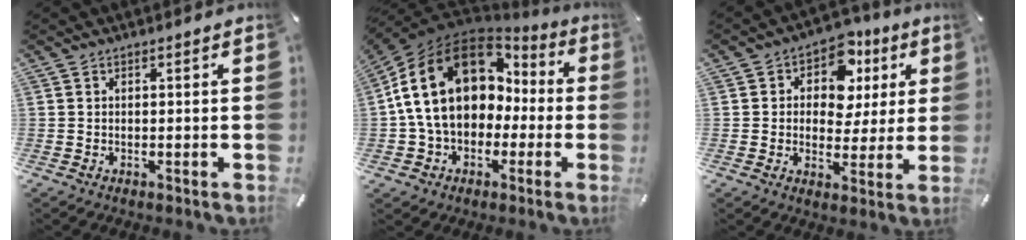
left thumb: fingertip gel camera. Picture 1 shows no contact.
{"total": 20.1, "force": [2.8, 15.5, 12.6], "torque": [-0.252, 0.008, 0.052]}
{"total": 10.9, "force": [4.4, 8.2, 5.8], "torque": [-0.077, -0.023, 0.076]}